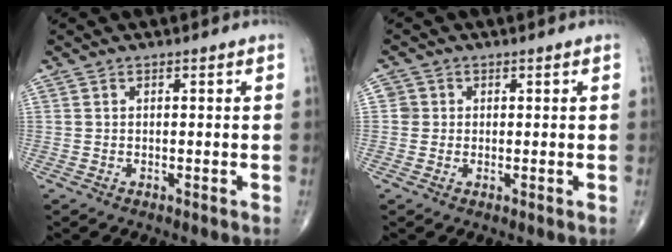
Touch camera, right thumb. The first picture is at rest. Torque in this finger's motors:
{"motor_torque": [-0.11, 0.34, 0.26, 0.24, -0.02]}